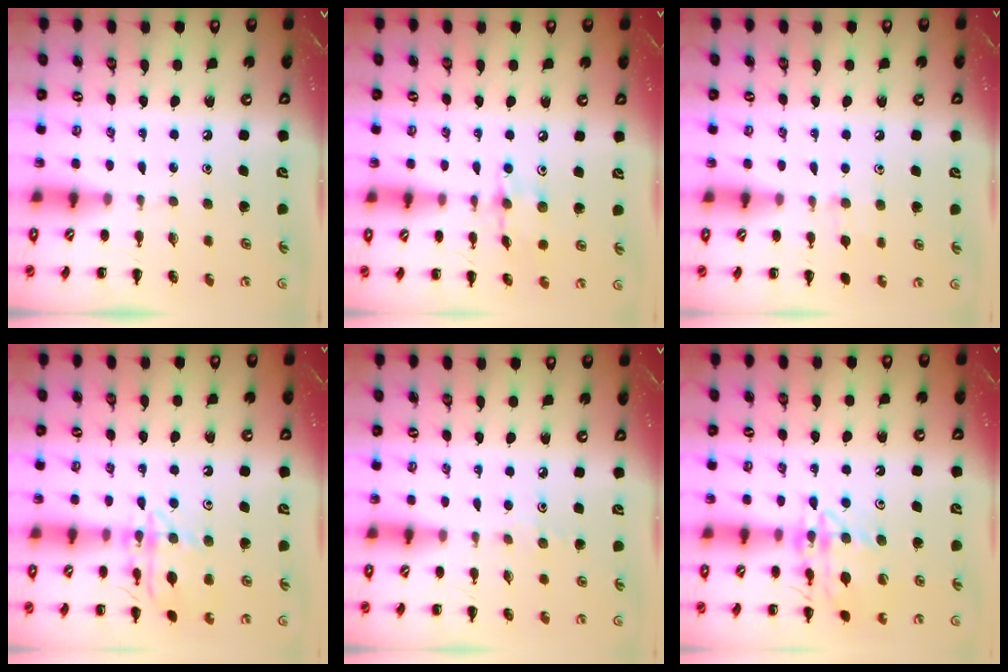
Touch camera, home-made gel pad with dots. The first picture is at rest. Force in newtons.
{"total": 6.9, "press": 6.8, "slide": 1.0}
{"total": 5.8, "press": 5.4, "slide": 2.2}
{"total": 13.7, "press": 13.7, "slide": 0.4}
{"total": 3.1, "press": 2.8, "slide": 1.2}
{"total": 15.9, "press": 15.8, "slide": 1.5}